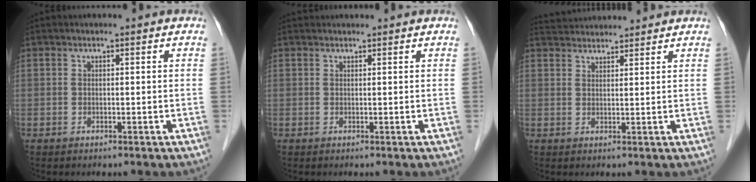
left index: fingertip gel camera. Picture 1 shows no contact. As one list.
[{"total": 1.8, "force": [1.8, 0.3, 0.2], "torque": [-0.006, 0.025, 0.030]}, {"total": 6.6, "force": [6.5, 0.9, 1.2], "torque": [-0.024, 0.035, 0.102]}]